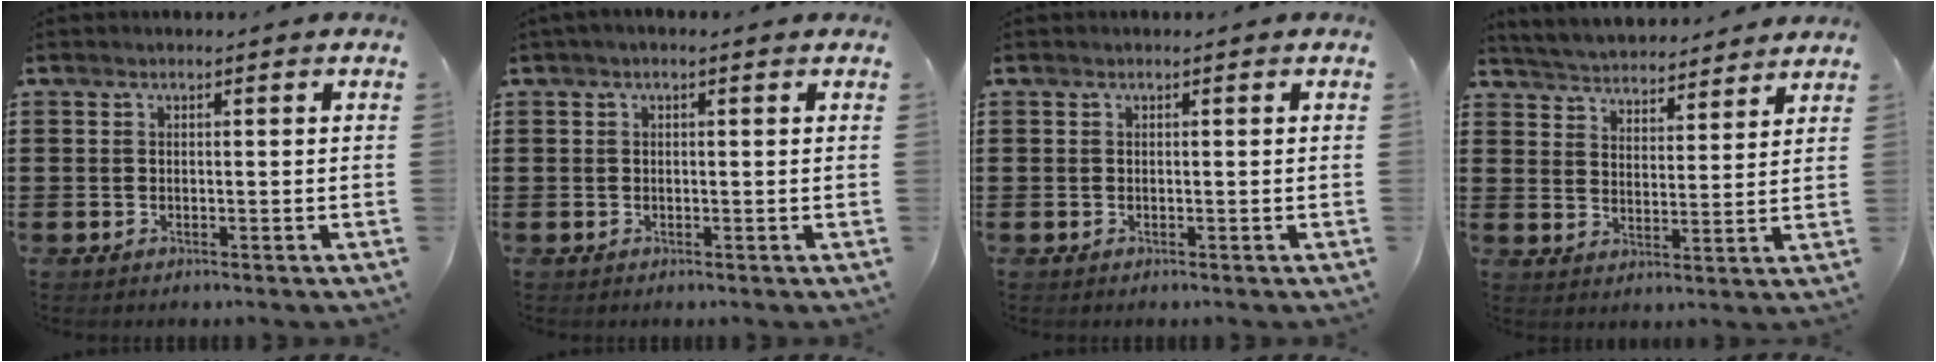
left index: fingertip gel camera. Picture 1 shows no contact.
{"total": 0.5, "force": [-0.2, 0.3, 0.4], "torque": [-0.008, 0.001, -0.004]}
{"total": 0.0}
{"total": 4.3, "force": [4.3, 0.1, -0.4], "torque": [-0.016, -0.030, 0.072]}